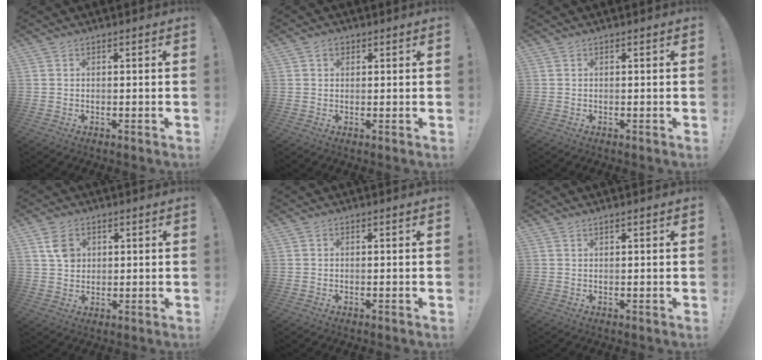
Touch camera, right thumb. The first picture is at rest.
{"total": 2.0, "force": [1.0, 1.5, 1.0], "torque": [-0.016, 0.000, 0.018]}
{"total": 0.0}
{"total": 6.0, "force": [2.2, 4.9, 2.7], "torque": [-0.022, -0.004, 0.039]}
{"total": 0.0}
{"total": 0.8, "force": [0.7, 0.0, 0.4], "torque": [0.000, -0.004, 0.011]}